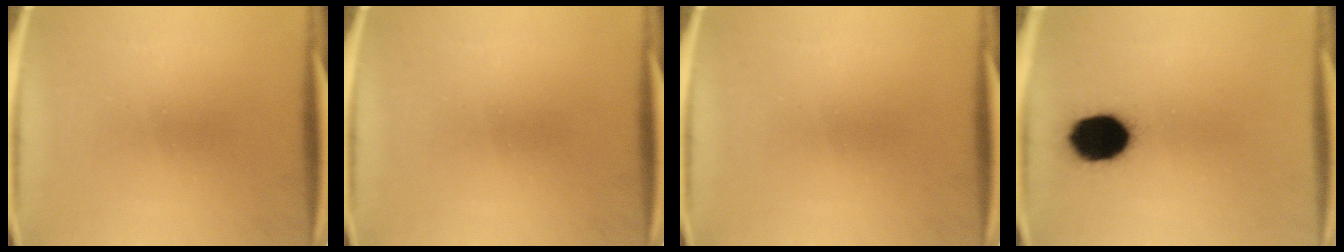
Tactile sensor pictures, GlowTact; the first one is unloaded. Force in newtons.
{"total": 0.0}
{"total": 0.0}
{"total": 12.3}